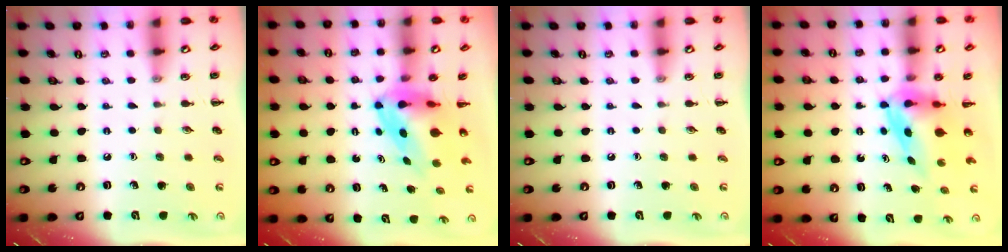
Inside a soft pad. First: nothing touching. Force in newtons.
{"total": 5.4, "press": 5.1, "slide": 1.5}
{"total": 0.0}
{"total": 4.0, "press": 3.9, "slide": 0.7}